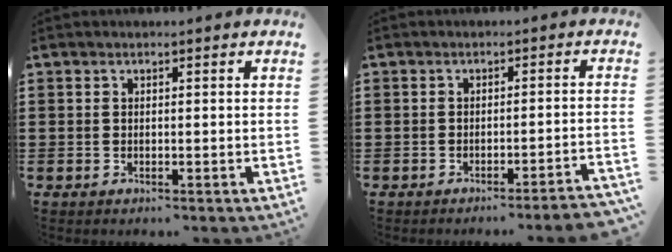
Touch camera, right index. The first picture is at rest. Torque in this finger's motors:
{"motor_torque": [0.54, -0.39, 0.07, -0.01]}